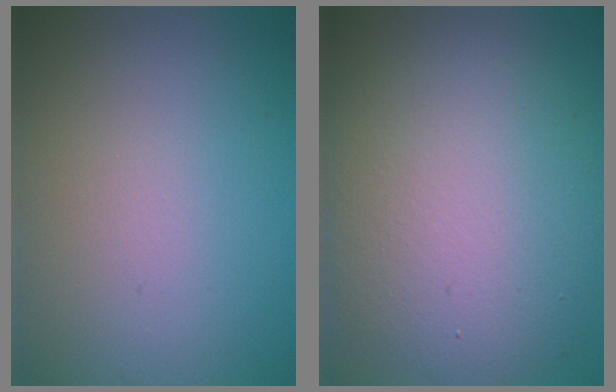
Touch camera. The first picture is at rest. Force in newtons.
{"total": 11.3, "press": 11.3, "slide": 0.9}